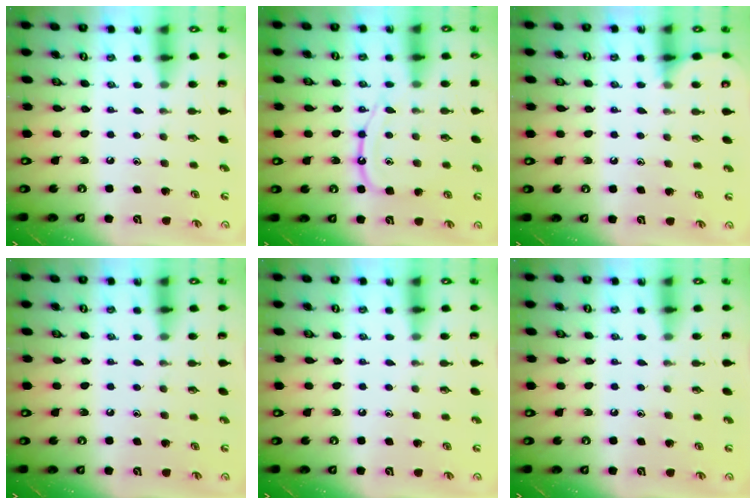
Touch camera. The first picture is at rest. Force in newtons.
{"total": 12.4, "press": 12.4, "slide": 1.1}
{"total": 5.0, "press": 5.0, "slide": 0.7}
{"total": 0.0}
{"total": 0.0}
{"total": 0.0}